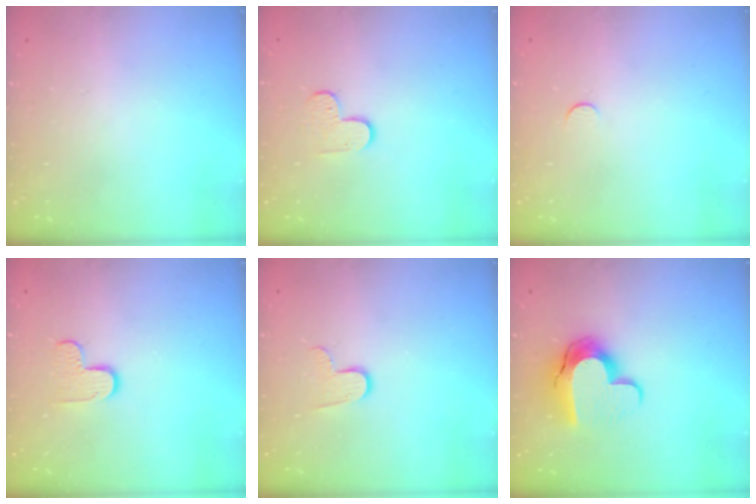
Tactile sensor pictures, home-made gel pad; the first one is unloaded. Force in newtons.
{"total": 3.8, "press": 3.8, "slide": 0.4}
{"total": 3.5, "press": 3.5, "slide": 0.4}
{"total": 6.1, "press": 6.1, "slide": 0.4}
{"total": 6.5, "press": 6.4, "slide": 0.6}
{"total": 12.7, "press": 12.7, "slide": 0.9}